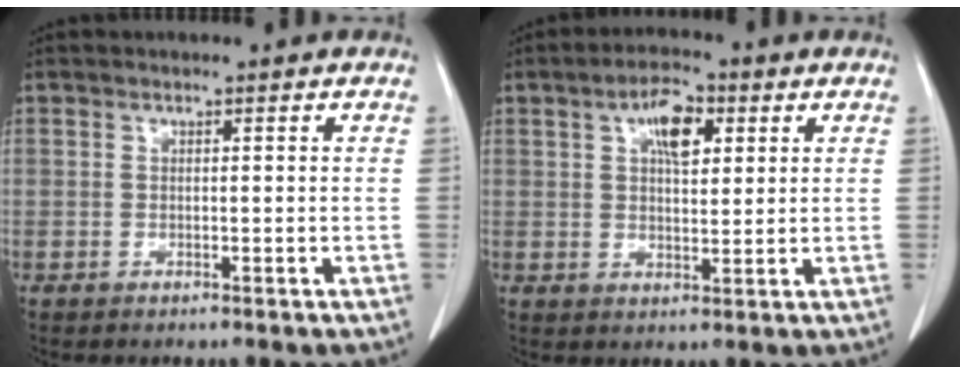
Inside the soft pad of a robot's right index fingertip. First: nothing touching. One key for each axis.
{"total": 6.4, "fx": 2.5, "fy": 2.6, "fz": 5.2, "tx": -0.089, "ty": 0.010, "tz": 0.041}